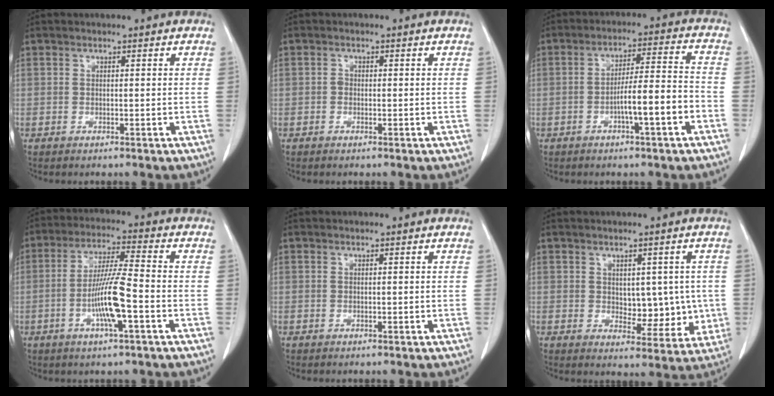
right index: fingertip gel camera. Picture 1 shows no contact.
{"total": 1.2, "force": [-0.2, 1.0, 0.6], "torque": [-0.008, 0.006, -0.004]}
{"total": 8.8, "force": [-3.4, 0.8, 8.1], "torque": [-0.137, 0.020, -0.052]}
{"total": 10.1, "force": [-2.9, 0.7, 9.6], "torque": [-0.188, -0.001, -0.056]}
{"total": 0.0}
{"total": 9.4, "force": [0.3, 6.0, 7.2], "torque": [-0.090, 0.013, 0.026]}